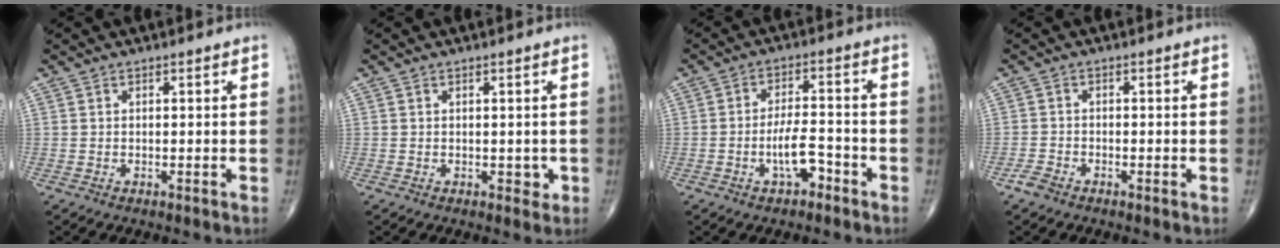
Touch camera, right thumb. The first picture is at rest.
{"total": 1.5, "force": [0.0, 1.2, 1.0], "torque": [-0.003, 0.000, 0.000]}
{"total": 6.3, "force": [-2.9, 2.6, 4.9], "torque": [-0.083, 0.029, -0.049]}
{"total": 2.2, "force": [-1.6, 1.0, 1.3], "torque": [-0.026, -0.001, -0.034]}